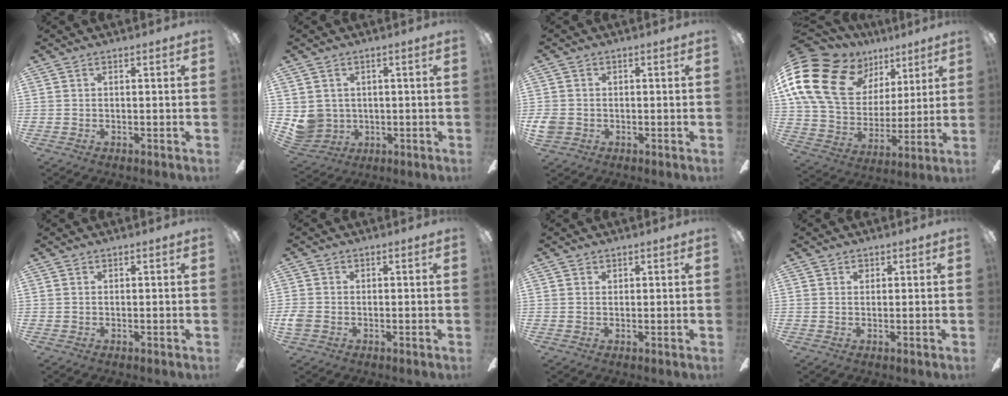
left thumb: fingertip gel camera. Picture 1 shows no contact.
{"total": 6.2, "force": [0.8, 6.1, 1.2], "torque": [-0.036, -0.006, 0.021]}
{"total": 3.4, "force": [-0.7, 3.0, 1.4], "torque": [-0.029, 0.005, -0.011]}
{"total": 23.0, "force": [10.6, 16.3, 12.2], "torque": [-0.254, -0.039, 0.204]}
{"total": 0.0}
{"total": 2.9, "force": [-0.8, 2.2, 1.7], "torque": [-0.034, 0.006, -0.015]}
{"total": 0.7, "force": [0.5, 0.4, 0.2], "torque": [-0.004, 0.001, 0.010]}
{"total": 1.3, "force": [0.7, 0.9, 0.5], "torque": [-0.002, 0.000, 0.011]}